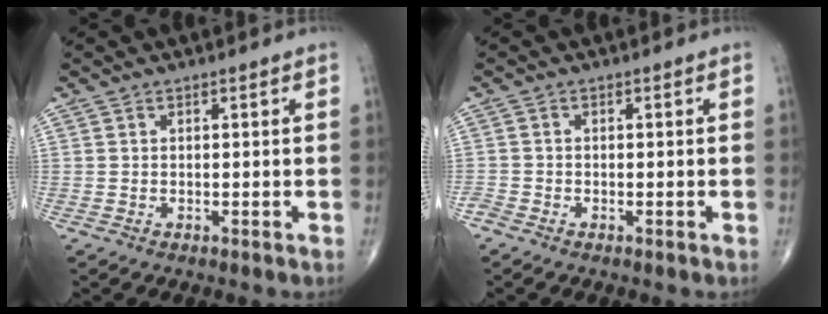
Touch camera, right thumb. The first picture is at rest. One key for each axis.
{"total": 1.3, "fx": -1.1, "fy": 0.6, "fz": 0.4, "tx": -0.008, "ty": -0.002, "tz": -0.026}